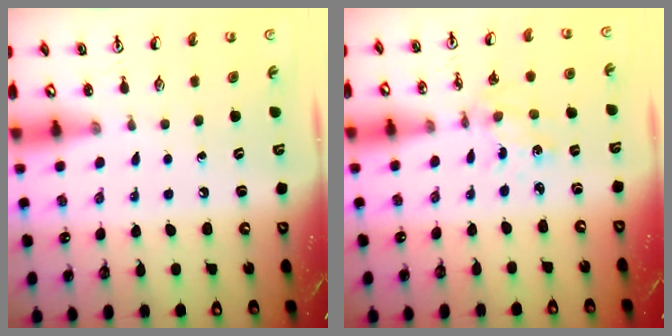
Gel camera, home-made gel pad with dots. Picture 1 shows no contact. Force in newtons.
{"total": 1.4, "press": 1.4, "slide": 0.2}